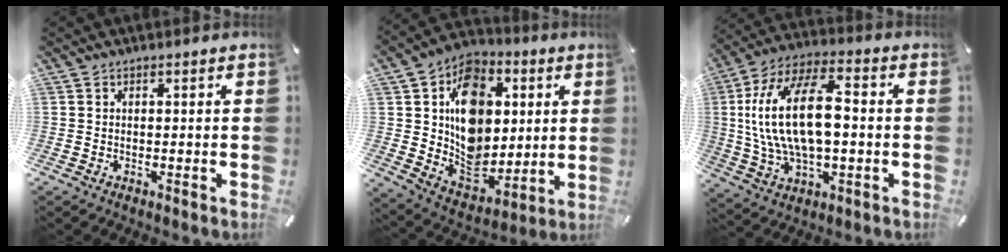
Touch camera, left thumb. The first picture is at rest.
{"total": 16.1, "force": [1.9, 13.6, 8.4], "torque": [-0.130, -0.014, 0.043]}
{"total": 19.5, "force": [0.9, 10.7, 16.4], "torque": [-0.333, 0.004, 0.012]}